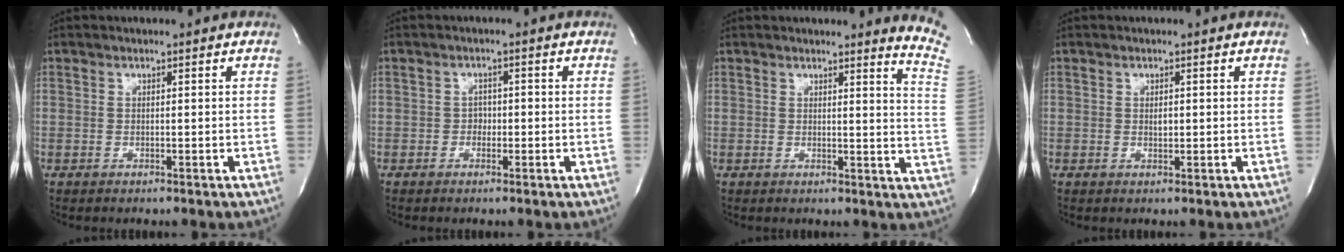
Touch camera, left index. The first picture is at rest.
{"total": 1.4, "force": [-0.5, 1.1, 0.7], "torque": [-0.006, 0.005, -0.009]}
{"total": 7.7, "force": [7.4, -1.5, 1.2], "torque": [-0.015, -0.103, 0.055]}
{"total": 0.8, "force": [0.1, 0.5, 0.7], "torque": [-0.012, -0.002, 0.004]}